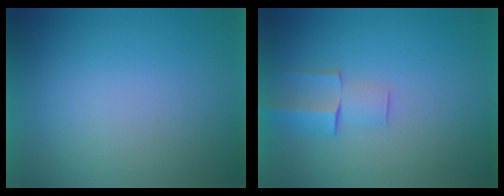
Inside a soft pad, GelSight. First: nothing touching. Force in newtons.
{"total": 2.6}